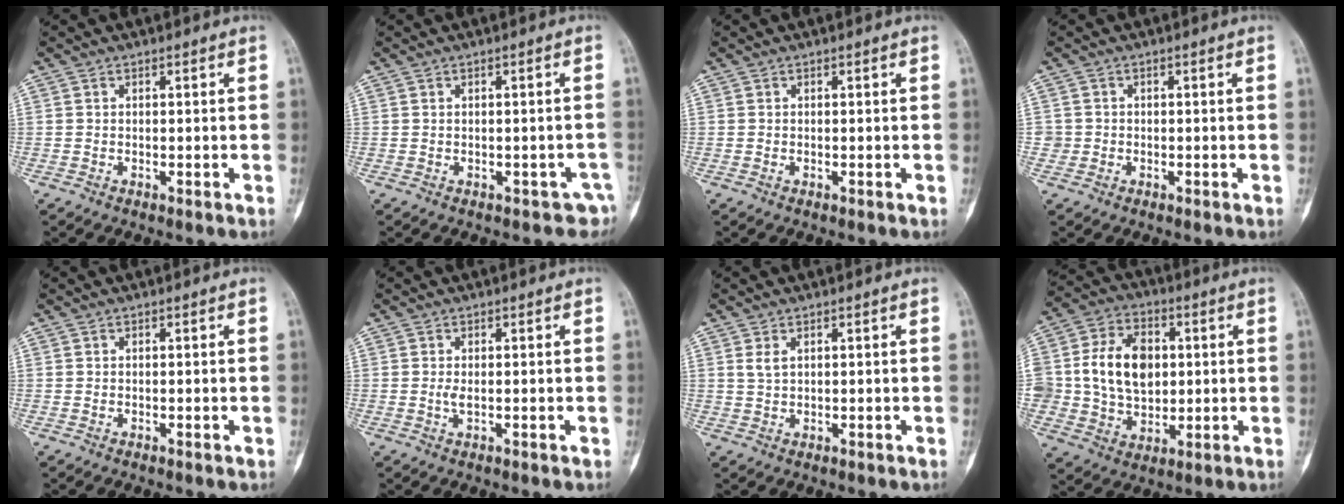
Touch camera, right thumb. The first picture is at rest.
{"total": 2.6, "force": [-1.2, 1.9, 1.3], "torque": [0.001, 0.014, -0.013]}
{"total": 0.0}
{"total": 1.6, "force": [-0.3, 1.6, -0.1], "torque": [0.012, 0.007, -0.011]}
{"total": 0.0}
{"total": 1.3, "force": [-0.1, 0.5, 1.3], "torque": [-0.027, -0.003, 0.001]}
{"total": 1.7, "force": [0.8, 0.8, 1.2], "torque": [-0.028, 0.002, 0.023]}
{"total": 15.1, "force": [1.6, 11.3, 9.9], "torque": [-0.144, 0.008, 0.034]}